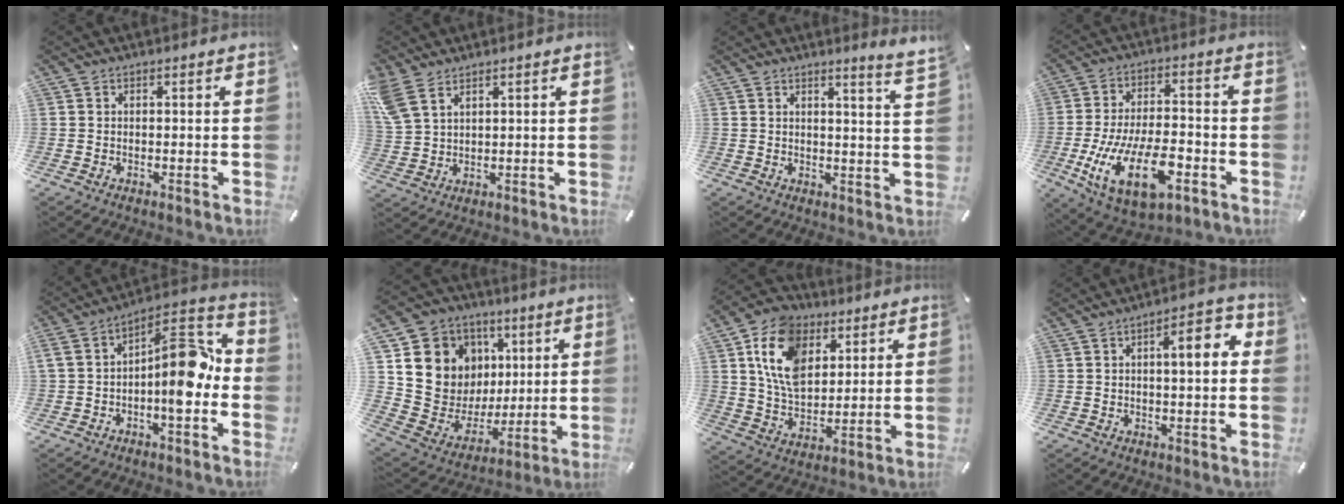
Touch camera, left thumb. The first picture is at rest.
{"total": 6.2, "force": [4.5, 3.2, 2.9], "torque": [-0.083, -0.017, 0.086]}
{"total": 4.1, "force": [3.3, -0.6, 2.3], "torque": [-0.036, -0.030, 0.054]}
{"total": 18.7, "force": [-6.9, 9.3, 14.7], "torque": [-0.279, 0.018, -0.109]}
{"total": 13.9, "force": [-2.0, 6.2, 12.2], "torque": [-0.170, 0.008, -0.033]}
{"total": 12.8, "force": [4.0, 12.1, 1.6], "torque": [-0.020, -0.046, 0.094]}
{"total": 14.2, "force": [6.3, 9.9, 8.0], "torque": [-0.168, -0.010, 0.118]}
{"total": 7.5, "force": [1.7, 2.8, 6.8], "torque": [-0.090, -0.004, 0.019]}